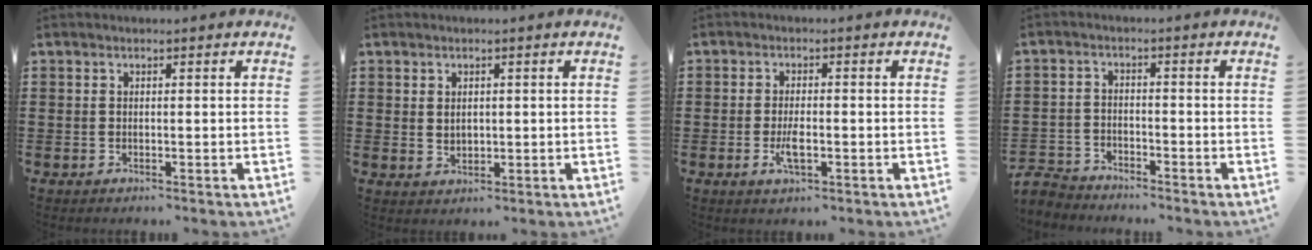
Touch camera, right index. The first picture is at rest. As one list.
[{"total": 1.5, "force": [0.7, 1.1, 0.7], "torque": [-0.016, 0.008, 0.012]}, {"total": 3.6, "force": [-1.1, 1.1, 3.3], "torque": [-0.072, -0.008, -0.021]}, {"total": 3.2, "force": [-3.2, 0.6, -0.1], "torque": [-0.012, 0.000, -0.071]}]